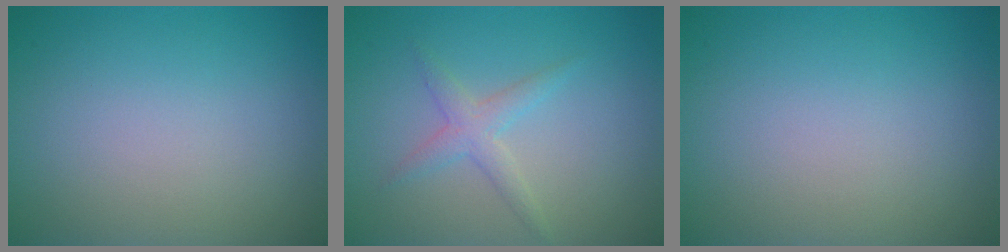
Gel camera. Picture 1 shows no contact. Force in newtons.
{"total": 2.0, "press": 2.0, "slide": 0.1}
{"total": 0.0}